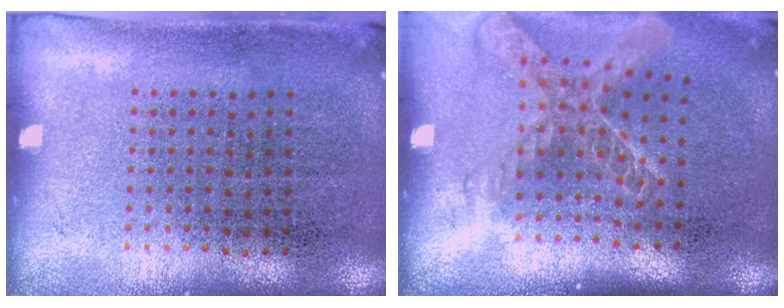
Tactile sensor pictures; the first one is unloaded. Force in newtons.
{"total": 1.9, "press": 1.5, "slide": 1.3}